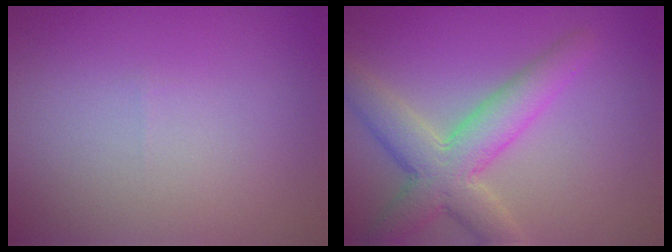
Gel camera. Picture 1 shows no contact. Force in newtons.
{"total": 5.8, "press": 5.8, "slide": 0.3}